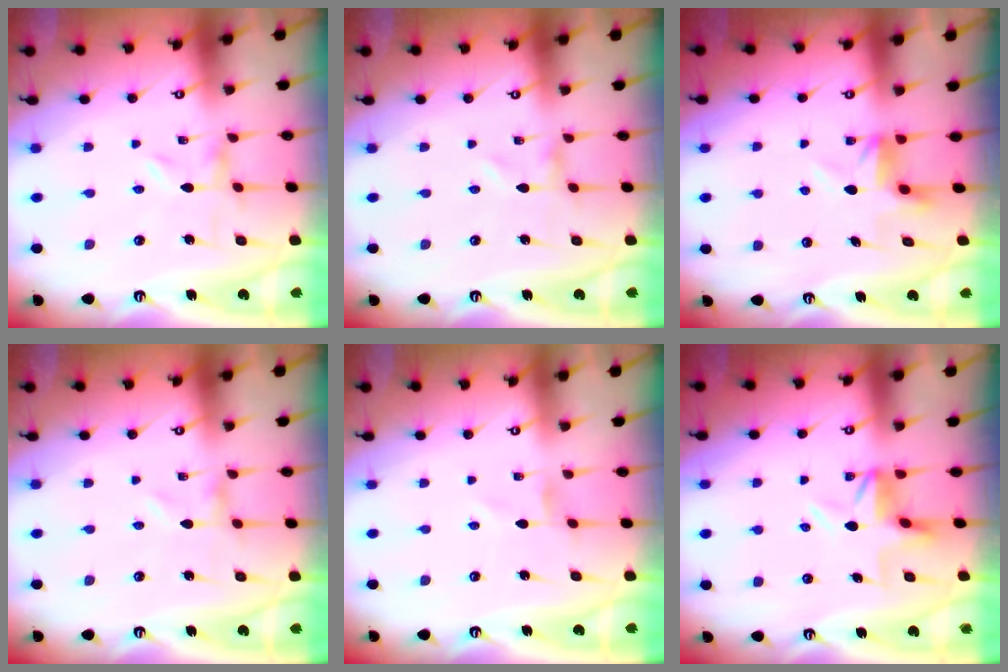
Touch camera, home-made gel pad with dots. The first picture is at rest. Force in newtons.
{"total": 0.0}
{"total": 5.0, "press": 4.9, "slide": 0.3}
{"total": 0.0}
{"total": 0.8, "press": 0.8, "slide": 0.2}
{"total": 4.4, "press": 3.9, "slide": 2.1}